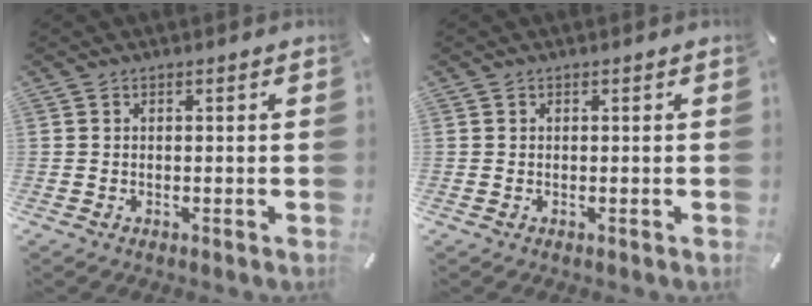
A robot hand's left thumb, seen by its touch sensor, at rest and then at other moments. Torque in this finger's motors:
{"motor_torque": [0.02, 0.27, -0.02, 0.06, 0.04]}